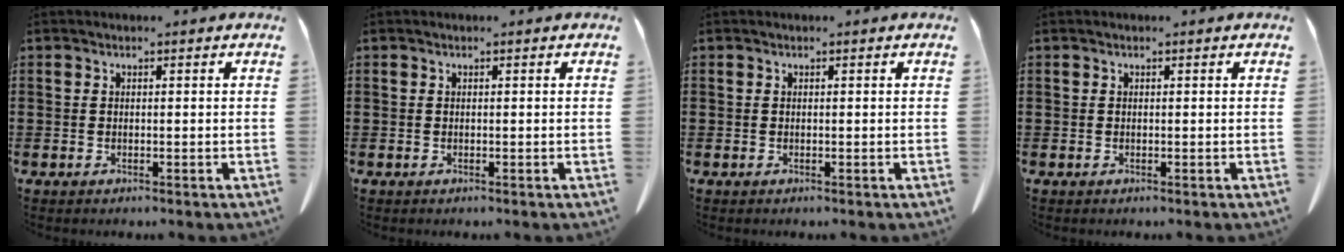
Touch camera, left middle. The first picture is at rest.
{"total": 0.0}
{"total": 0.0}
{"total": 0.0}